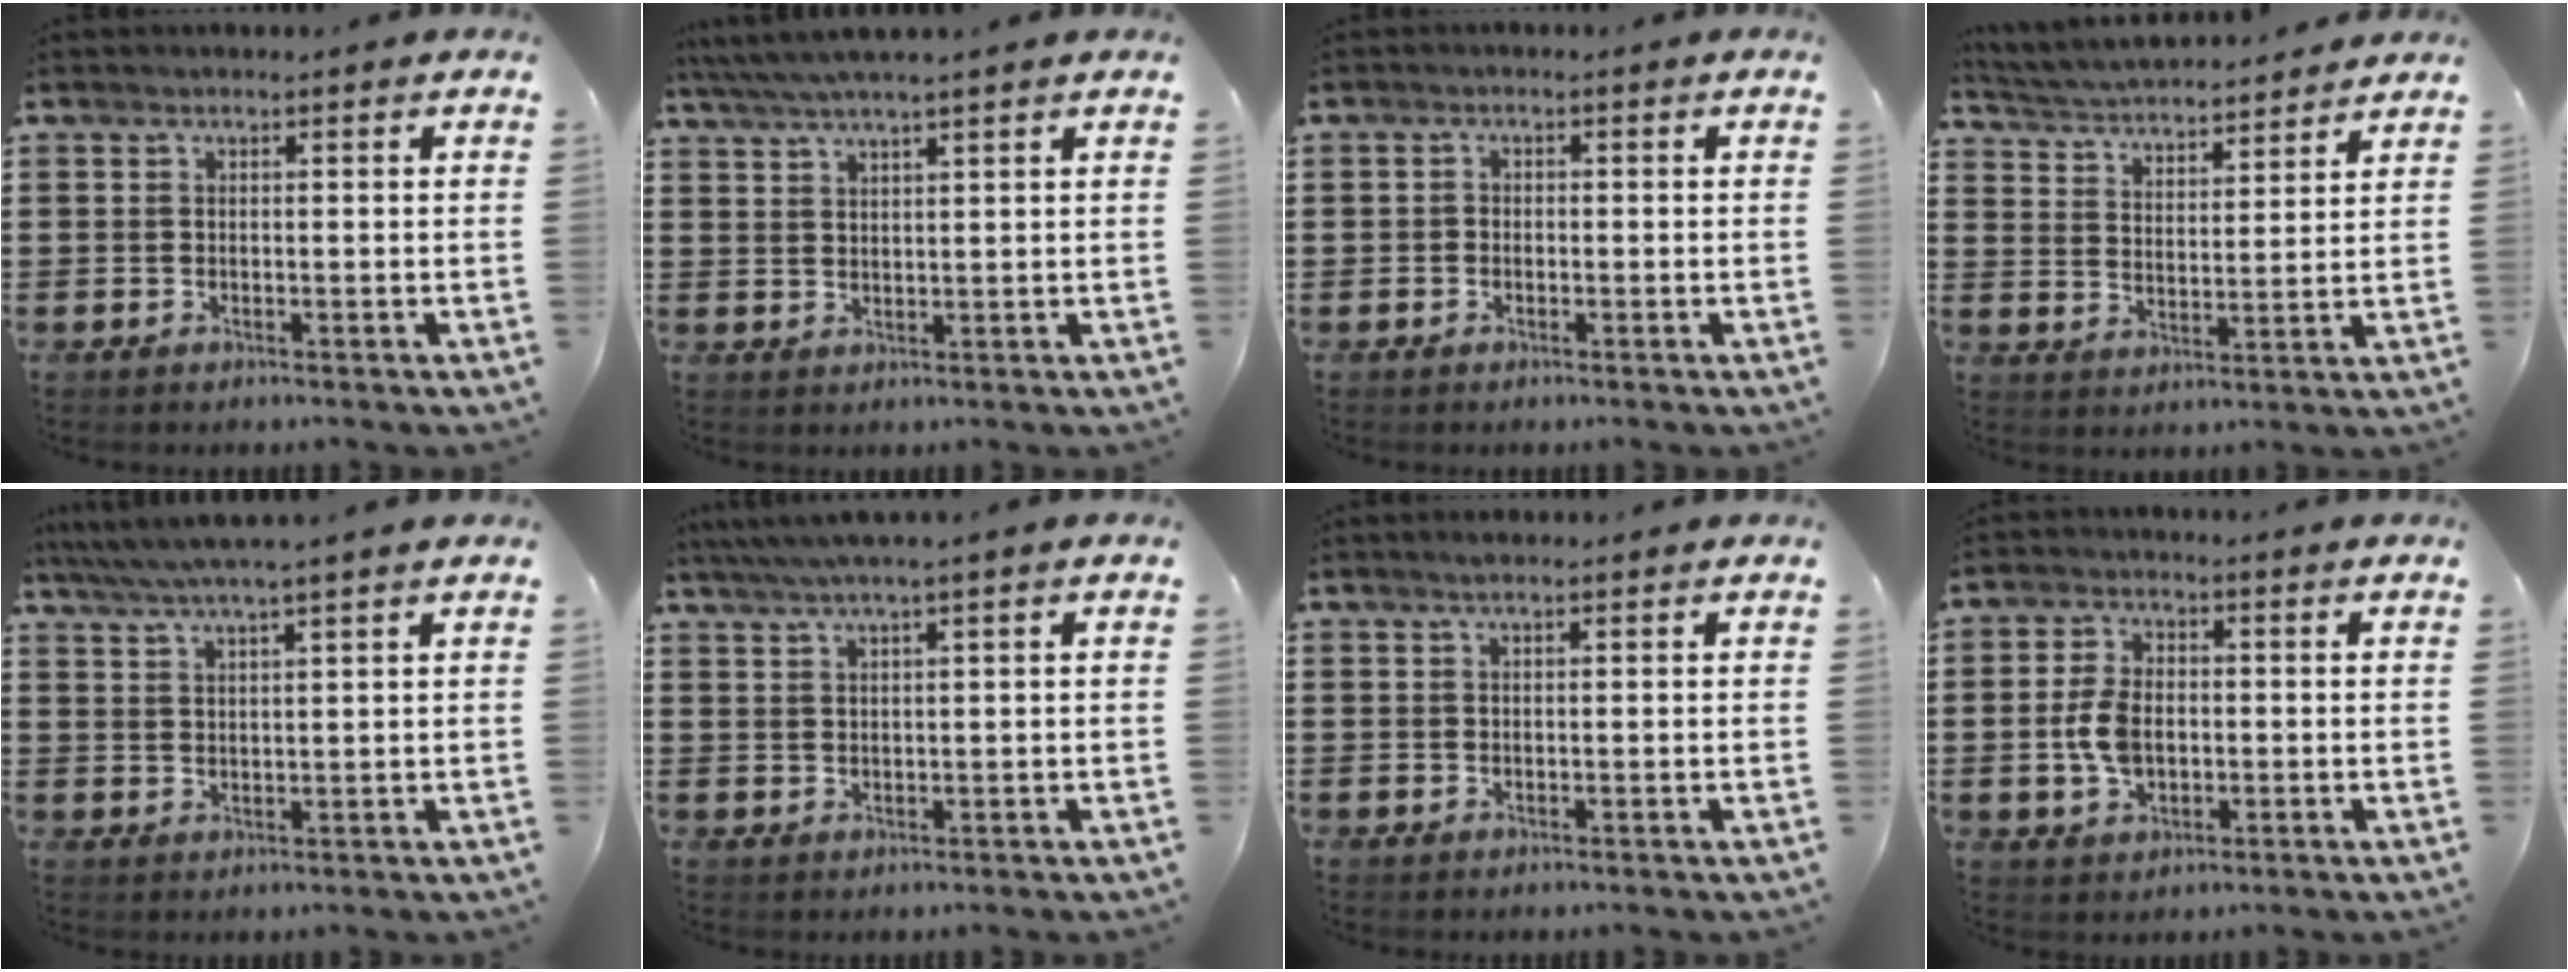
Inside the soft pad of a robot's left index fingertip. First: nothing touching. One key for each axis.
{"total": 3.4, "fx": 2.9, "fy": -0.3, "fz": 1.8, "tx": -0.042, "ty": -0.004, "tz": 0.053}
{"total": 1.0, "fx": -0.6, "fy": 0.7, "fz": 0.2, "tx": -0.007, "ty": 0.001, "tz": -0.014}
{"total": 3.9, "fx": 3.9, "fy": 0.0, "fz": 0.2, "tx": -0.026, "ty": -0.029, "tz": 0.062}
{"total": 3.2, "fx": 2.5, "fy": -0.5, "fz": 2.0, "tx": -0.044, "ty": -0.005, "tz": 0.043}
{"total": 2.2, "fx": 1.4, "fy": -0.2, "fz": 1.7, "tx": -0.033, "ty": 0.002, "tz": 0.024}
{"total": 0.6, "fx": 0.4, "fy": 0.0, "fz": 0.4, "tx": -0.007, "ty": 0.001, "tz": 0.008}
{"total": 5.8, "fx": -0.6, "fy": 3.6, "fz": 4.4, "tx": -0.112, "ty": -0.001, "tz": -0.018}